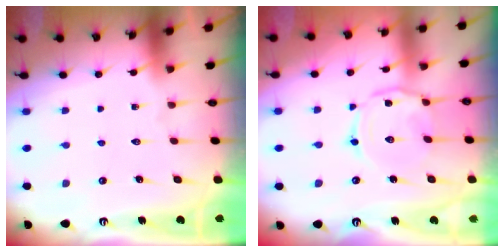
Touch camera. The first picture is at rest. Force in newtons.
{"total": 5.2, "press": 5.1, "slide": 0.4}